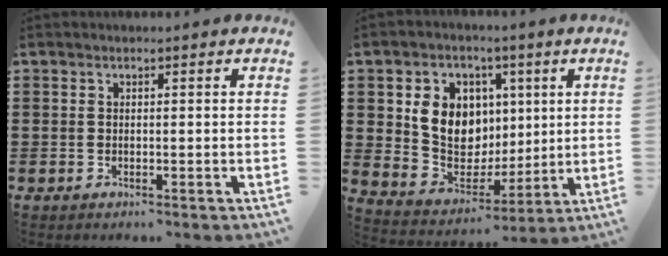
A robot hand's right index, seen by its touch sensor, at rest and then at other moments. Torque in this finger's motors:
{"motor_torque": [0.82, 0.41, 0.49, 0.21]}